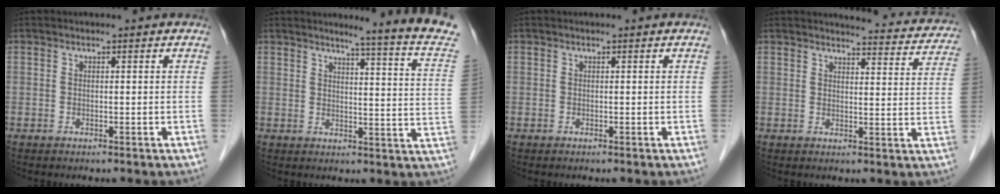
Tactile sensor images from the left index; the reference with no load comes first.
{"total": 13.7, "force": [12.3, -1.2, 6.1], "torque": [-0.074, -0.072, 0.118]}
{"total": 0.0}
{"total": 14.1, "force": [13.6, 2.2, 2.5], "torque": [-0.005, -0.039, 0.133]}